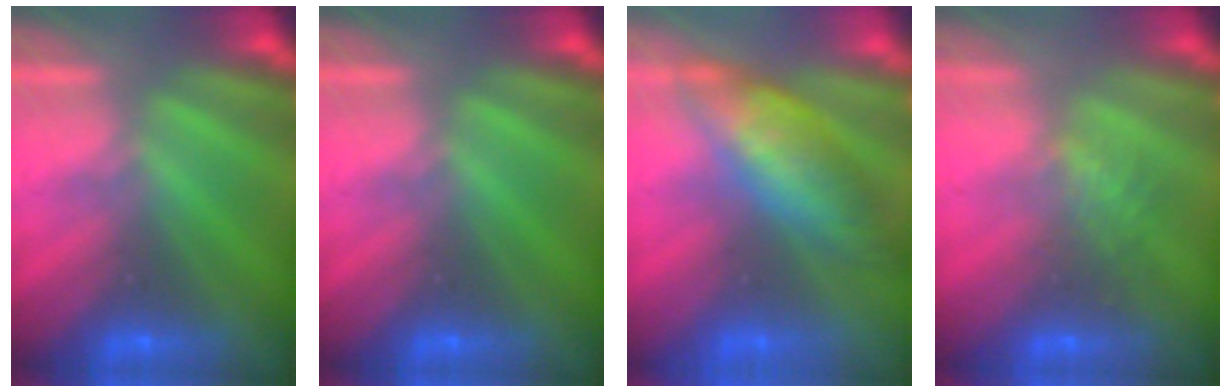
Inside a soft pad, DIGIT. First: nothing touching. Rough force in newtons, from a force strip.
{"total": 0.0}
{"total": 7.8}
{"total": 2.8}